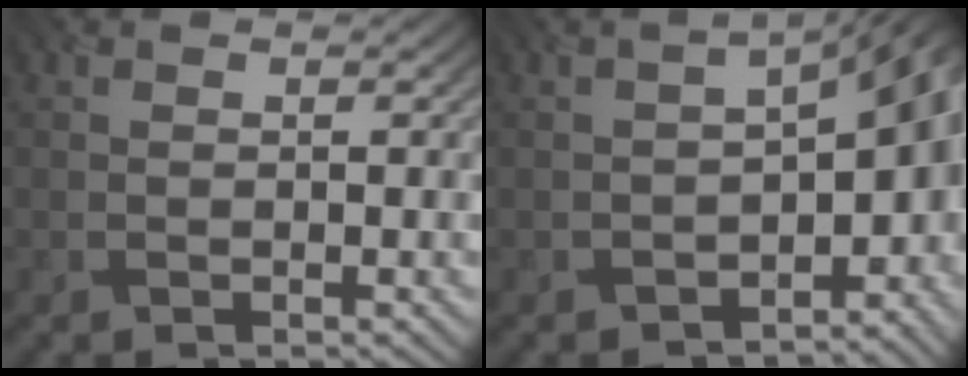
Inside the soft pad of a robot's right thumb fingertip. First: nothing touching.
{"total": 12.0, "force": [-3.8, 6.7, 9.2], "torque": [-0.102, -0.041, -0.026]}